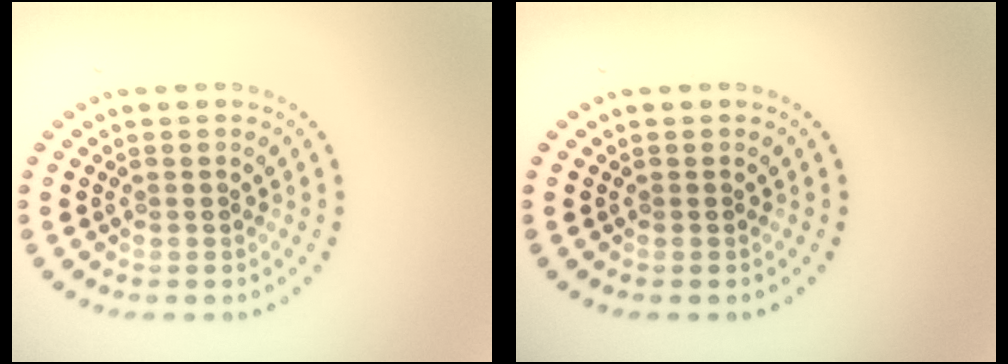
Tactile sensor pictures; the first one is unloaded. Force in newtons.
{"total": 0.0}